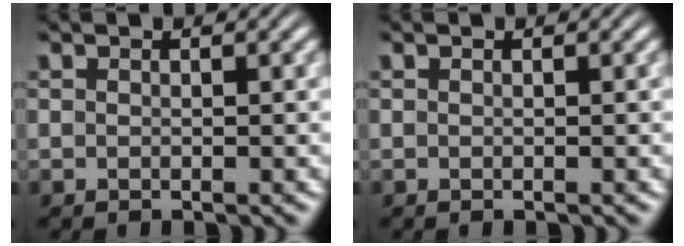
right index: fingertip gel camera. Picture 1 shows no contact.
{"total": 0.0}